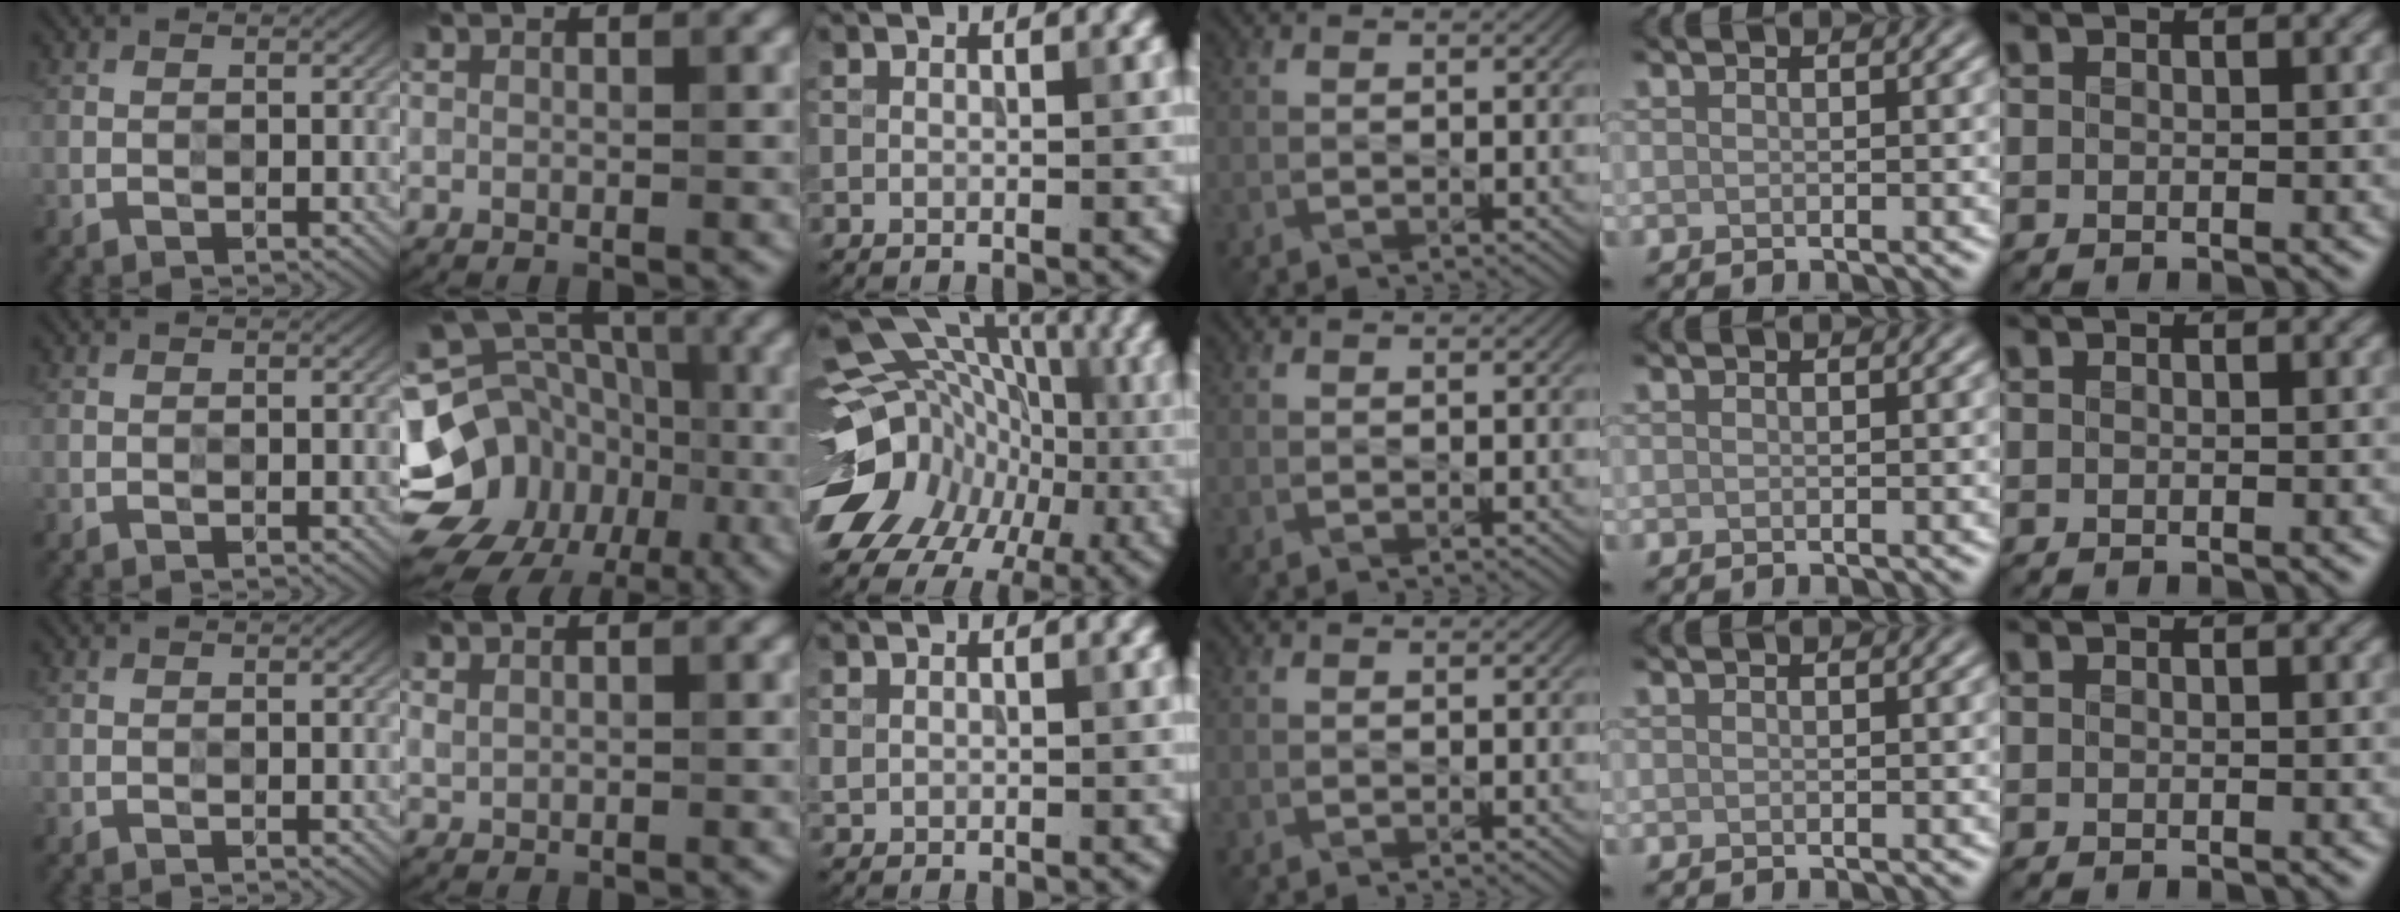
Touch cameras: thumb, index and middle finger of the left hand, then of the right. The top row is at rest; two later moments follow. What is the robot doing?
{"motion": "press", "object": "sticky note"}